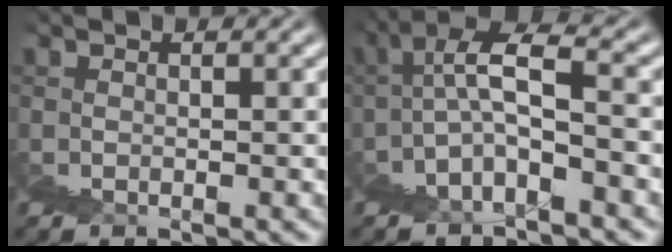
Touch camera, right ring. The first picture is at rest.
{"total": 8.0, "force": [0.7, 5.8, 5.4], "torque": [-0.108, 0.008, -0.004]}